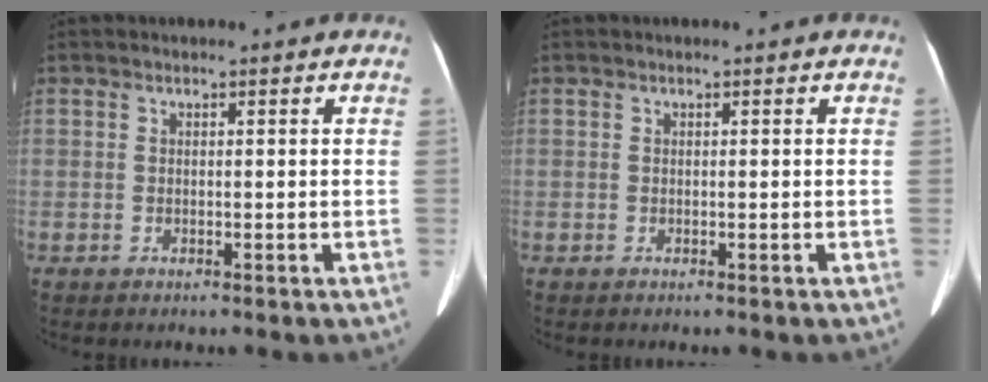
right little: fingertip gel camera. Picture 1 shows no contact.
{"total": 0.0}